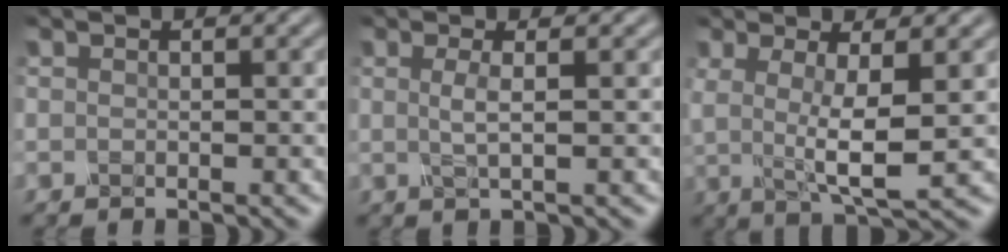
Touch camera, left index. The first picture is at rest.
{"total": 1.8, "force": [0.3, 0.5, 1.7], "torque": [-0.034, -0.002, 0.003]}
{"total": 4.8, "force": [0.6, 1.1, 4.7], "torque": [-0.092, -0.007, 0.015]}